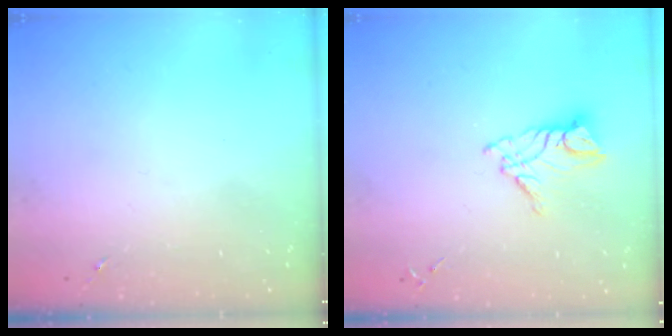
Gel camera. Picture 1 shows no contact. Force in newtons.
{"total": 10.7, "press": 10.6, "slide": 0.9}